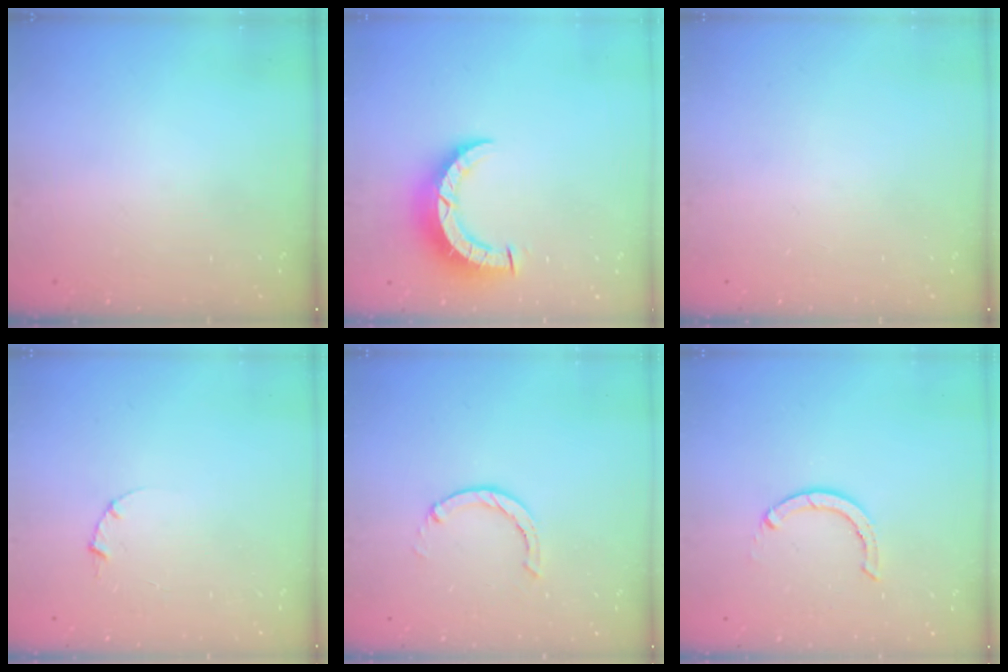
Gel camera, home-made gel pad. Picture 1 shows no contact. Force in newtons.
{"total": 7.7, "press": 7.6, "slide": 0.8}
{"total": 0.0}
{"total": 1.0, "press": 1.0, "slide": 0.3}
{"total": 0.0}
{"total": 2.9, "press": 2.9, "slide": 0.1}